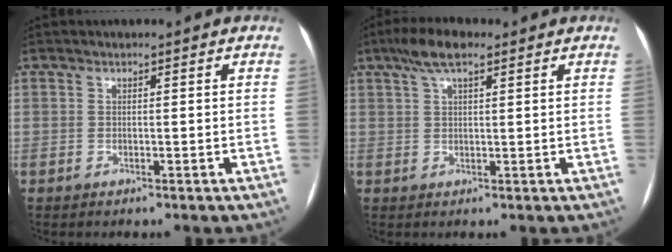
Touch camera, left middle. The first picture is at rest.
{"total": 5.3, "force": [3.4, 1.4, 3.8], "torque": [-0.080, 0.019, 0.060]}